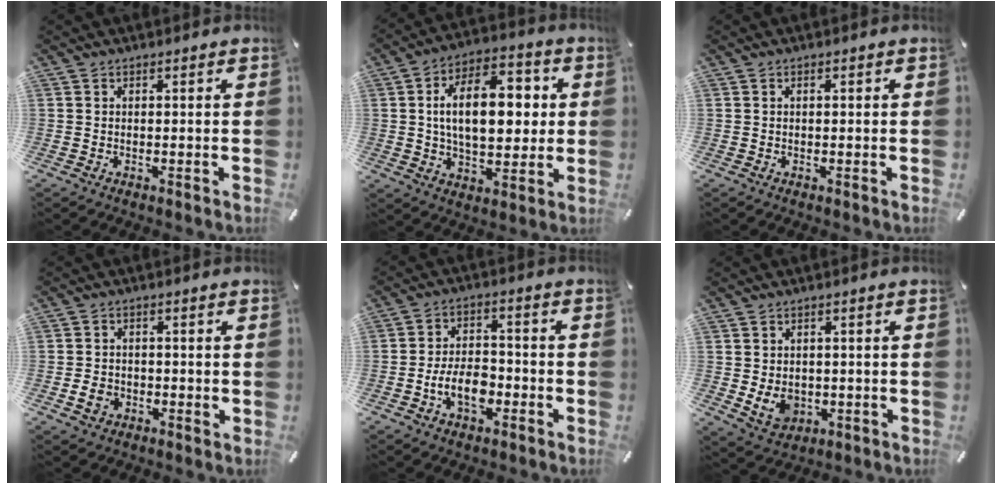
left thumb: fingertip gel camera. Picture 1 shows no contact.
{"total": 17.4, "force": [2.2, 10.0, 14.1], "torque": [-0.232, 0.006, 0.031]}
{"total": 0.6, "force": [0.0, 0.2, 0.5], "torque": [-0.011, 0.002, -0.001]}
{"total": 3.9, "force": [-1.0, 3.3, 1.9], "torque": [-0.039, 0.002, -0.018]}
{"total": 8.5, "force": [-3.3, 5.3, 5.8], "torque": [-0.117, 0.017, -0.060]}
{"total": 6.0, "force": [-0.4, 5.1, 3.2], "torque": [-0.062, 0.001, -0.006]}